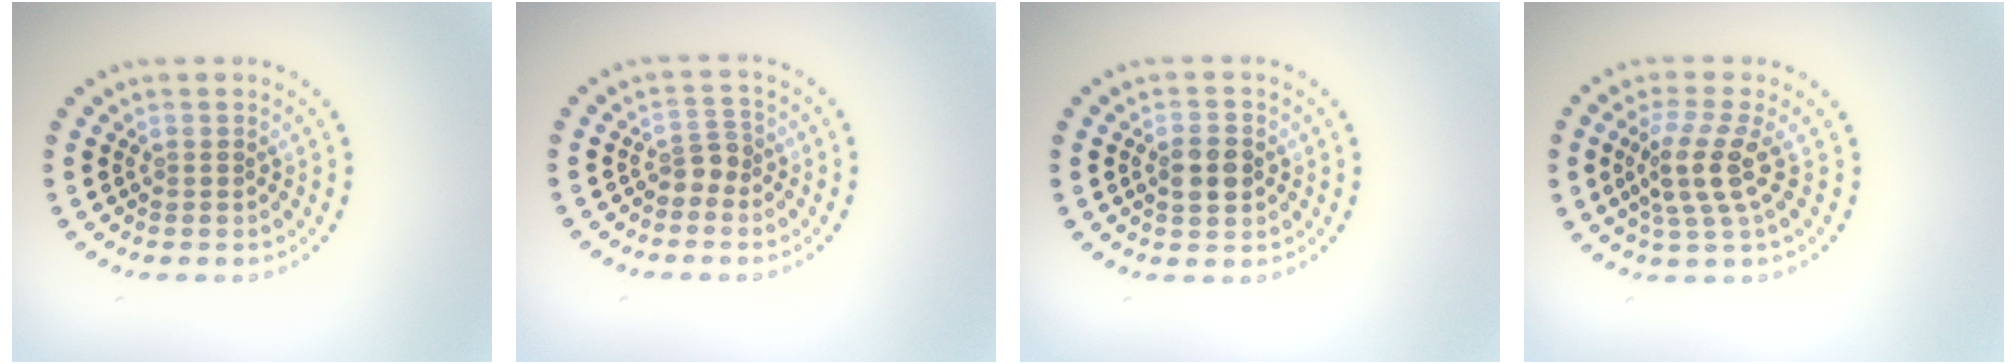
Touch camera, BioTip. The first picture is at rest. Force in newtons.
{"total": 1.7, "press": 1.3, "slide": 1.1}
{"total": 2.6, "press": 2.6, "slide": 0.4}
{"total": 3.5, "press": 3.0, "slide": 1.9}